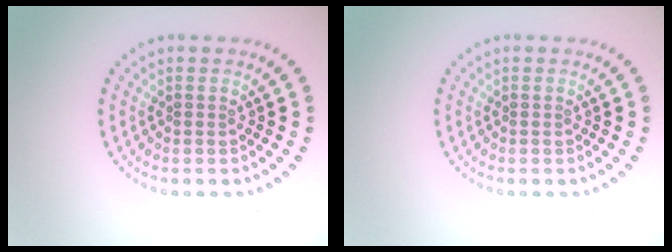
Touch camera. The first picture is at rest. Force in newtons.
{"total": 0.0}